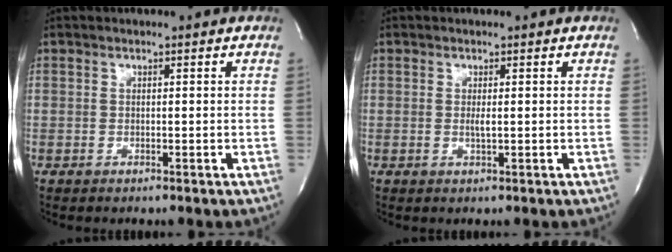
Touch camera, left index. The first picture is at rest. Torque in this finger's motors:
{"motor_torque": [0.39, 0.01, 0.00, 0.00]}